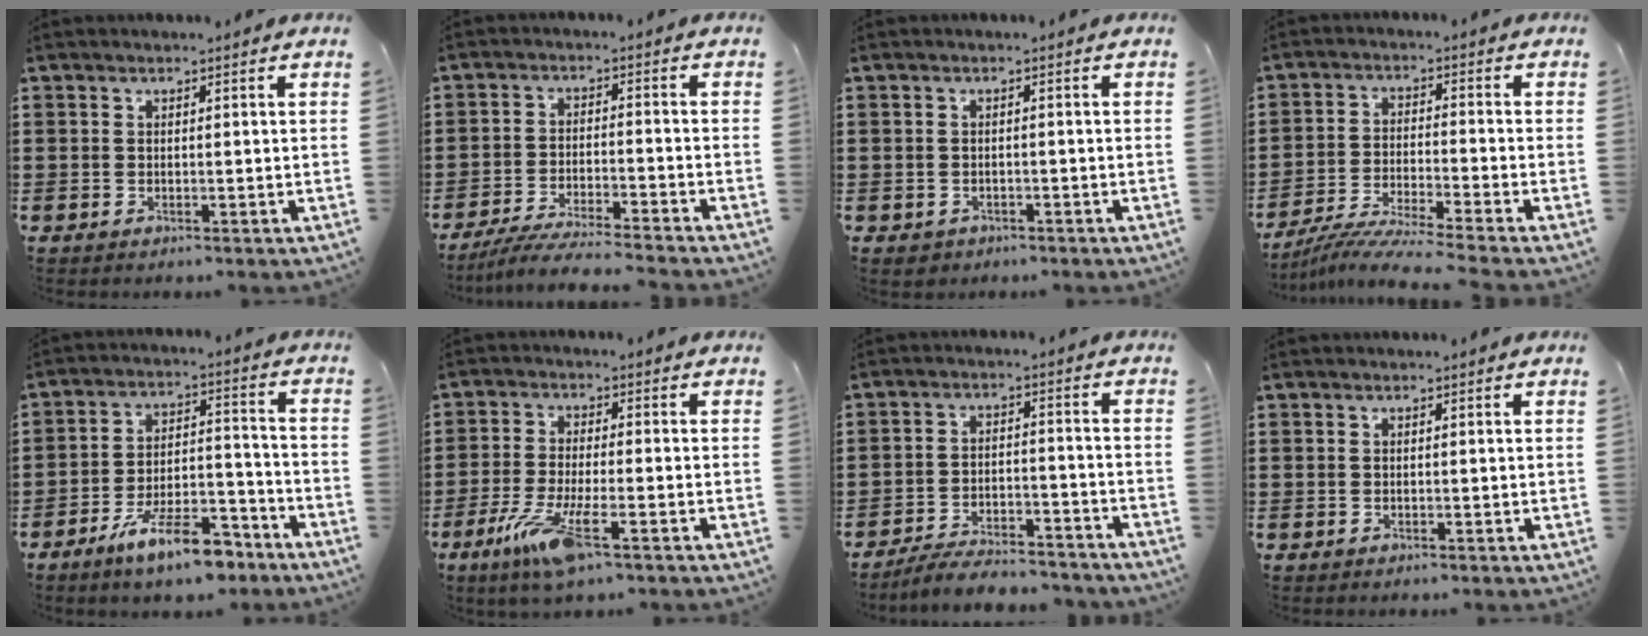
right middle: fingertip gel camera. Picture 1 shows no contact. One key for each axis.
{"total": 5.5, "fx": -5.1, "fy": -0.1, "fz": 1.9, "tx": -0.043, "ty": -0.014, "tz": -0.102}
{"total": 1.0, "fx": -0.8, "fy": 0.6, "fz": 0.1, "tx": -0.004, "ty": 0.001, "tz": -0.018}
{"total": 5.6, "fx": -5.3, "fy": -0.8, "fz": 1.7, "tx": -0.040, "ty": -0.022, "tz": -0.108}
{"total": 10.8, "fx": -8.2, "fy": 2.8, "fz": 6.3, "tx": -0.105, "ty": 0.030, "tz": -0.151}
{"total": 8.2, "fx": -4.2, "fy": 1.3, "fz": 6.9, "tx": -0.155, "ty": -0.017, "tz": -0.079}
{"total": 5.6, "fx": -5.4, "fy": 0.5, "fz": 1.4, "tx": -0.029, "ty": 0.002, "tz": -0.107}
{"total": 0.0}